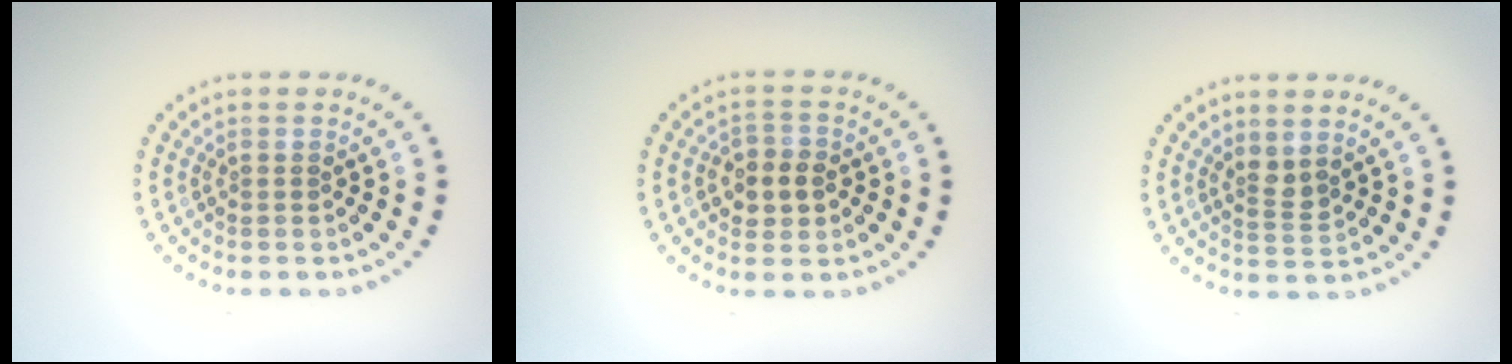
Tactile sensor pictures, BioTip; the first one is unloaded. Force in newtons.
{"total": 2.8, "press": 2.8, "slide": 0.4}
{"total": 1.7, "press": 1.3, "slide": 1.1}